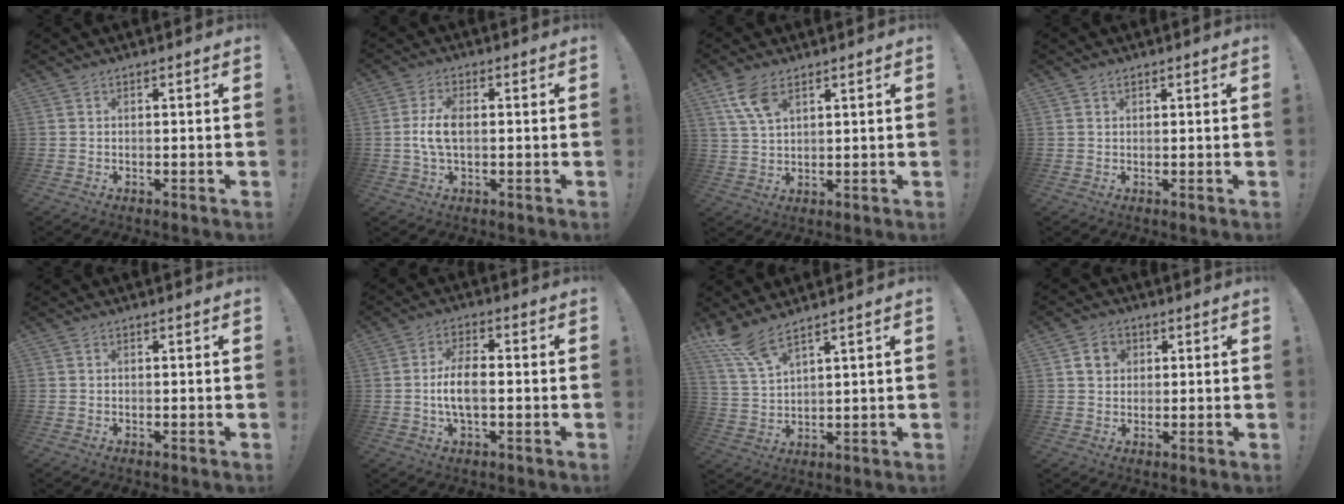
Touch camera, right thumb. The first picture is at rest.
{"total": 6.9, "force": [-0.3, 3.5, 6.0], "torque": [-0.116, 0.001, -0.006]}
{"total": 8.2, "force": [4.5, 4.0, 5.4], "torque": [-0.105, -0.017, 0.085]}
{"total": 0.7, "force": [0.5, 0.5, 0.1], "torque": [0.005, -0.003, 0.009]}
{"total": 0.0}
{"total": 8.0, "force": [-1.2, 3.4, 7.2], "torque": [-0.140, 0.005, -0.023]}
{"total": 7.9, "force": [6.4, 1.4, 4.4], "torque": [-0.101, -0.031, 0.120]}
{"total": 5.8, "force": [2.0, 4.9, 2.2], "torque": [-0.024, 0.001, 0.037]}